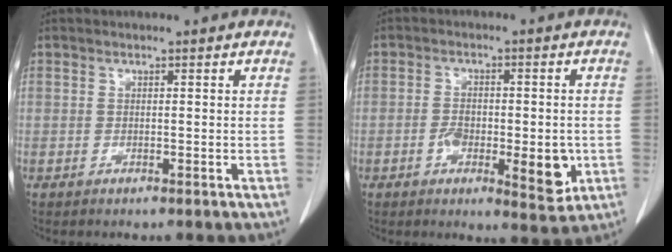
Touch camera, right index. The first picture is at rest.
{"total": 9.3, "force": [-2.4, 3.7, 8.2], "torque": [-0.108, -0.007, -0.029]}